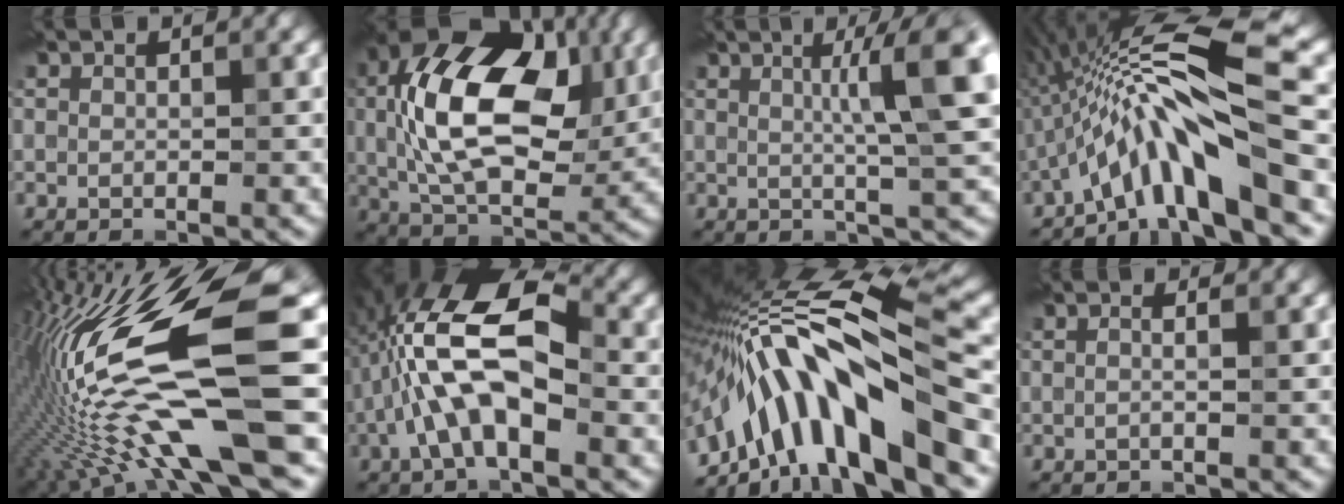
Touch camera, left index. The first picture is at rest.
{"total": 14.5, "force": [1.9, 8.6, 11.5], "torque": [-0.202, 0.011, 0.030]}
{"total": 7.2, "force": [1.5, 1.1, 7.0], "torque": [-0.088, 0.012, 0.022]}
{"total": 11.0, "force": [-3.5, 1.7, 10.3], "torque": [-0.170, 0.023, -0.064]}
{"total": 15.8, "force": [-2.4, 3.1, 15.3], "torque": [-0.310, 0.023, -0.032]}
{"total": 9.4, "force": [-1.2, 3.9, 8.5], "torque": [-0.170, 0.023, -0.028]}
{"total": 13.6, "force": [-4.7, 3.4, 12.3], "torque": [-0.198, 0.025, -0.070]}
{"total": 1.9, "force": [0.6, 1.1, 1.5], "torque": [0.005, 0.002, -0.024]}